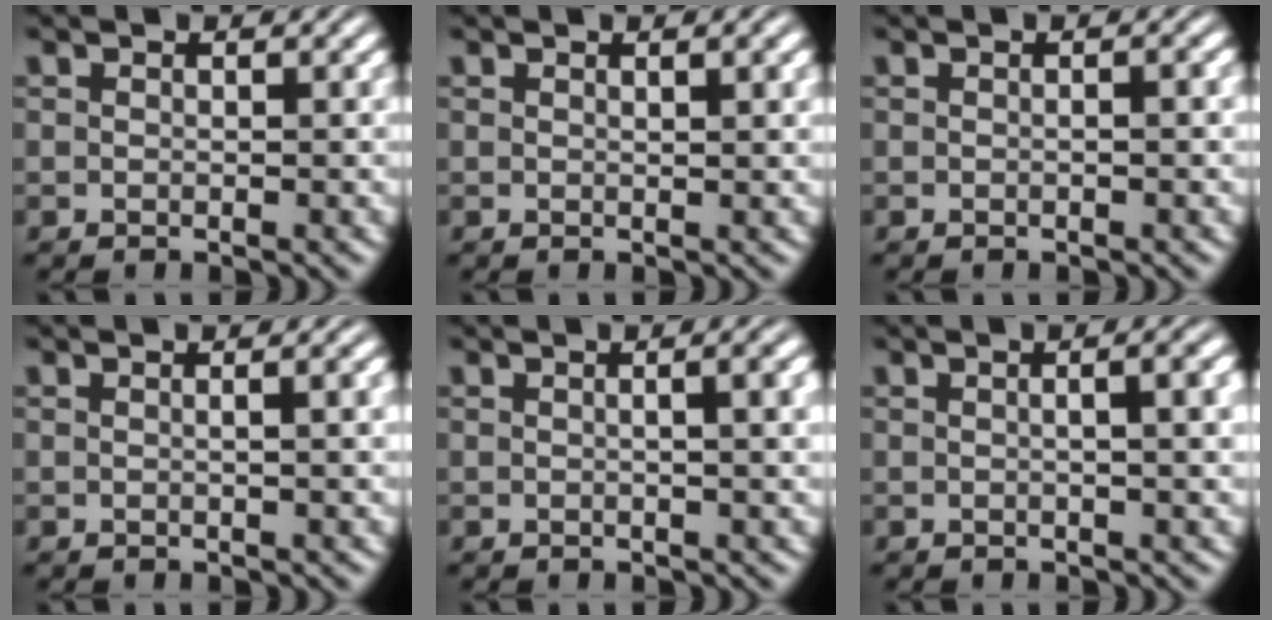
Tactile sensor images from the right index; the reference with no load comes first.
{"total": 1.0, "force": [0.5, -0.6, 0.6], "torque": [-0.005, 0.000, 0.010]}
{"total": 0.5, "force": [-0.2, -0.2, 0.4], "torque": [-0.007, 0.005, -0.005]}
{"total": 1.2, "force": [0.0, -0.4, 1.2], "torque": [-0.015, 0.004, 0.000]}
{"total": 2.2, "force": [0.3, -0.2, 2.2], "torque": [-0.022, 0.011, 0.002]}
{"total": 2.5, "force": [0.3, -0.1, 2.5], "torque": [-0.023, 0.012, 0.003]}